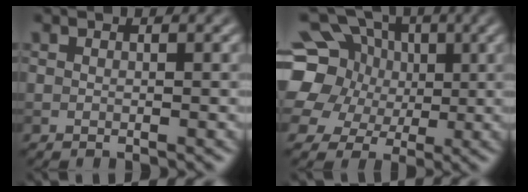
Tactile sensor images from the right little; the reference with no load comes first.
{"total": 10.4, "force": [1.5, 9.0, 4.9], "torque": [-0.129, 0.016, 0.020]}